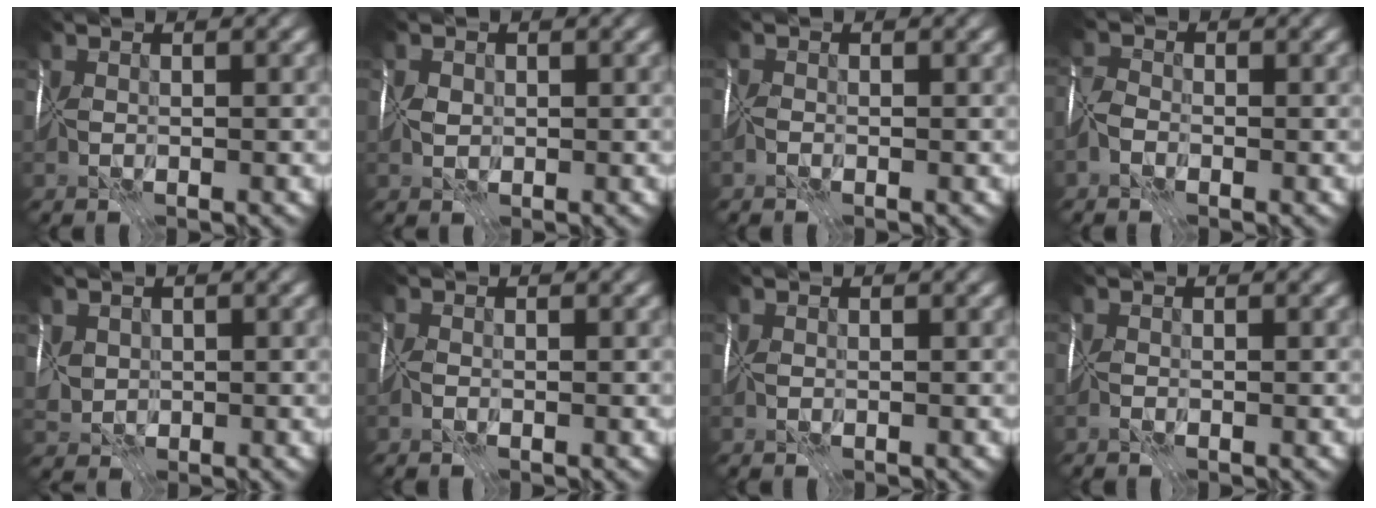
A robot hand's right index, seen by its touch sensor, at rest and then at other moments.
{"total": 1.3, "force": [0.3, 1.0, 0.7], "torque": [-0.007, 0.010, 0.009]}
{"total": 1.0, "force": [-0.8, -0.2, -0.5], "torque": [0.017, -0.004, -0.018]}
{"total": 1.5, "force": [-1.5, 0.2, 0.2], "torque": [0.003, 0.001, -0.037]}
{"total": 1.6, "force": [0.7, 1.3, 0.7], "torque": [-0.019, 0.008, 0.024]}
{"total": 0.9, "force": [-0.8, -0.1, -0.2], "torque": [0.011, -0.004, -0.017]}
{"total": 0.0}
{"total": 0.8, "force": [-0.8, -0.1, -0.1], "torque": [0.008, -0.002, -0.018]}